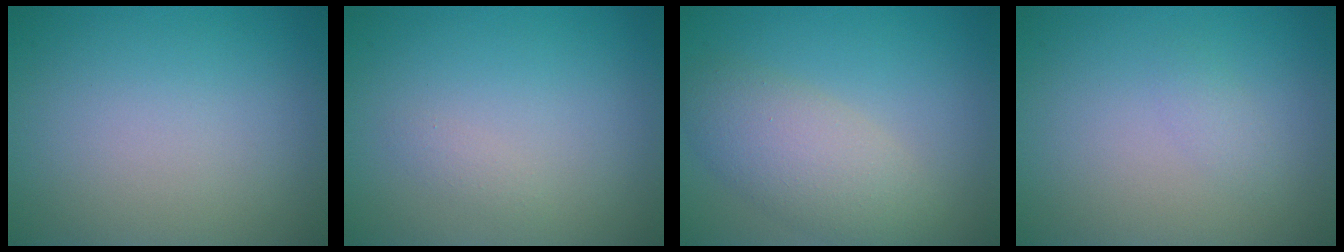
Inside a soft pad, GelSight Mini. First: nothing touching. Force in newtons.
{"total": 0.7, "press": 0.7, "slide": 0.1}
{"total": 4.9, "press": 4.9, "slide": 0.4}
{"total": 0.9, "press": 0.9, "slide": 0.1}